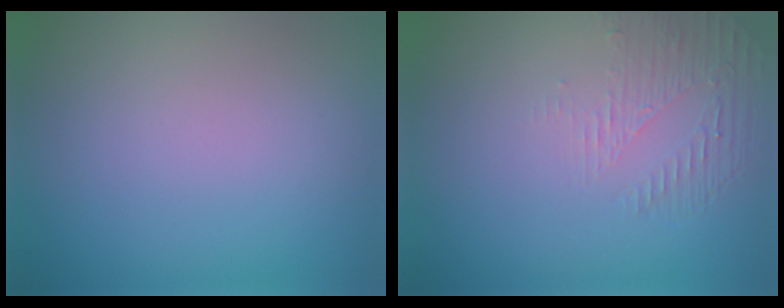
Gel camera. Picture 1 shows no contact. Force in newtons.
{"total": 1.7, "press": 0.6, "slide": 1.6}